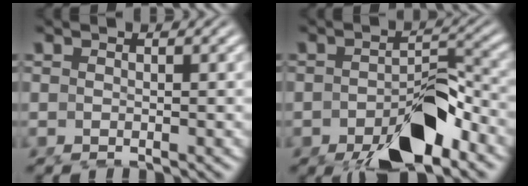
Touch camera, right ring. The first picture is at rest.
{"total": 7.4, "force": [-4.0, 3.2, 5.3], "torque": [-0.075, -0.024, -0.054]}